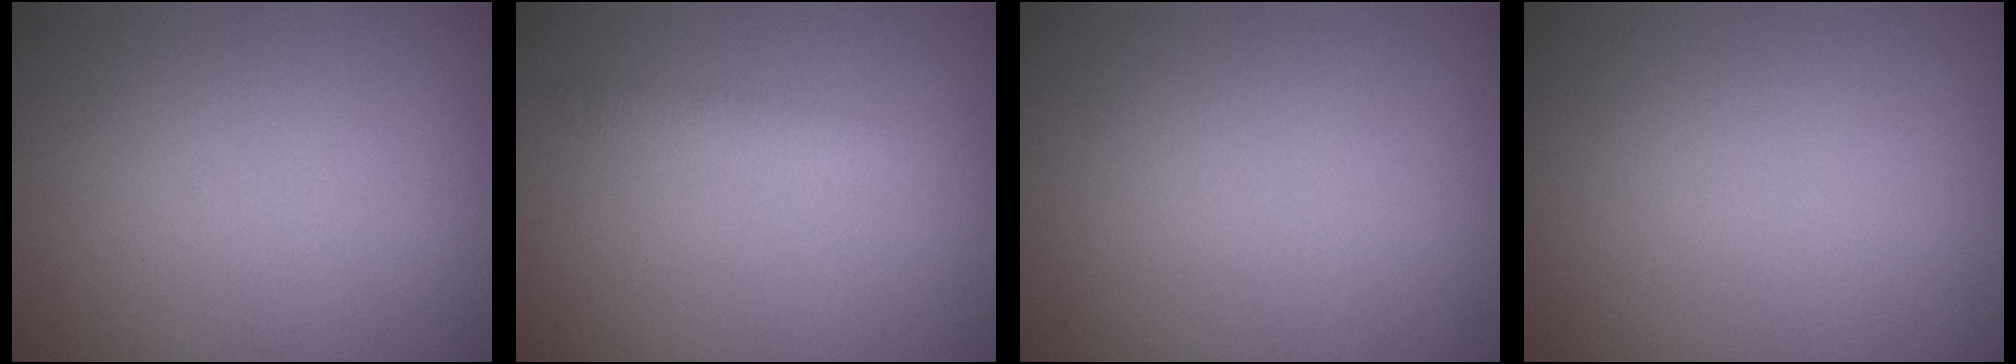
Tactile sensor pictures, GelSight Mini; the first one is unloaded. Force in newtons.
{"total": 1.4, "press": 1.4, "slide": 0.0}
{"total": 0.0}
{"total": 0.0}